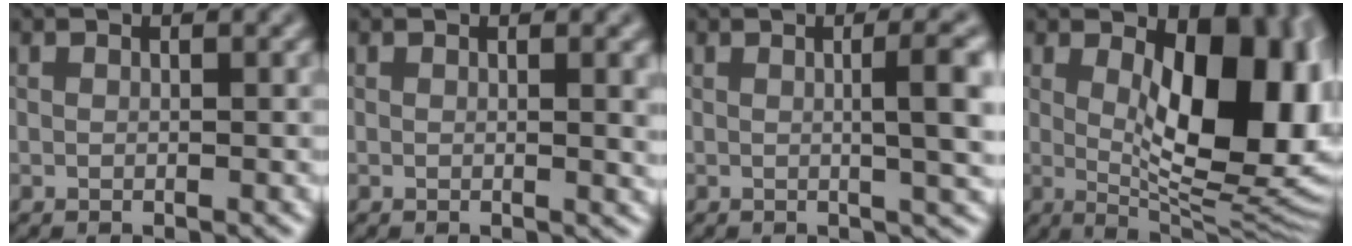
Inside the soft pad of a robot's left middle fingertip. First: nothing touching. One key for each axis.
{"total": 1.6, "fx": 0.4, "fy": 0.5, "fz": 1.5, "tx": -0.013, "ty": -0.001, "tz": 0.002}
{"total": 5.4, "fx": 0.5, "fy": 1.4, "fz": 5.2, "tx": -0.063, "ty": 0.012, "tz": 0.003}
{"total": 12.3, "fx": 1.7, "fy": 5.6, "fz": 10.9, "tx": -0.140, "ty": -0.011, "tz": 0.034}